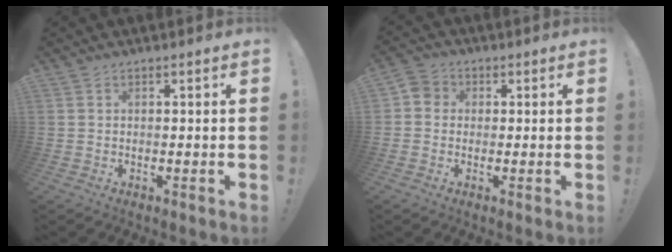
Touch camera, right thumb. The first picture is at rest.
{"total": 4.2, "force": [-0.4, 3.8, 1.8], "torque": [-0.035, 0.011, -0.007]}